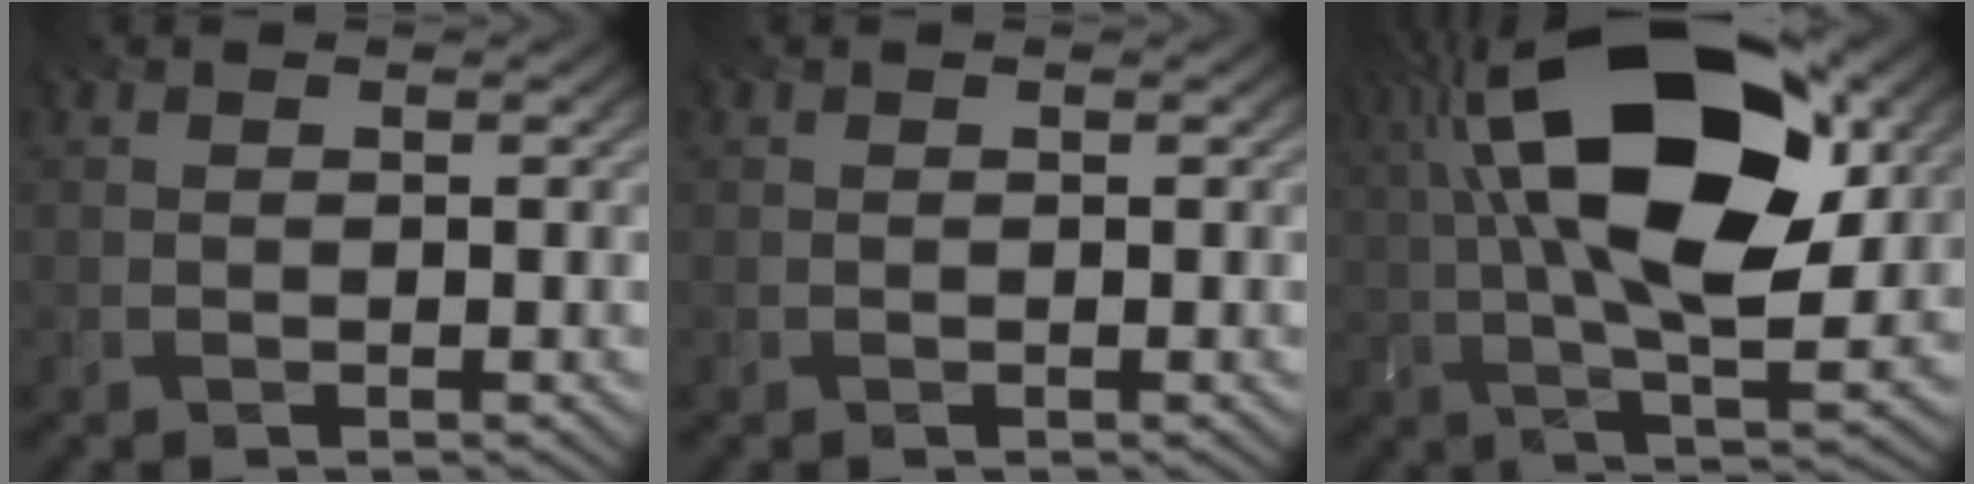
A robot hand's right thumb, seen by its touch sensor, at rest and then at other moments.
{"total": 0.7, "force": [-0.2, -0.6, -0.3], "torque": [0.006, 0.000, -0.004]}
{"total": 18.2, "force": [4.7, 7.8, 15.7], "torque": [-0.274, 0.038, 0.049]}